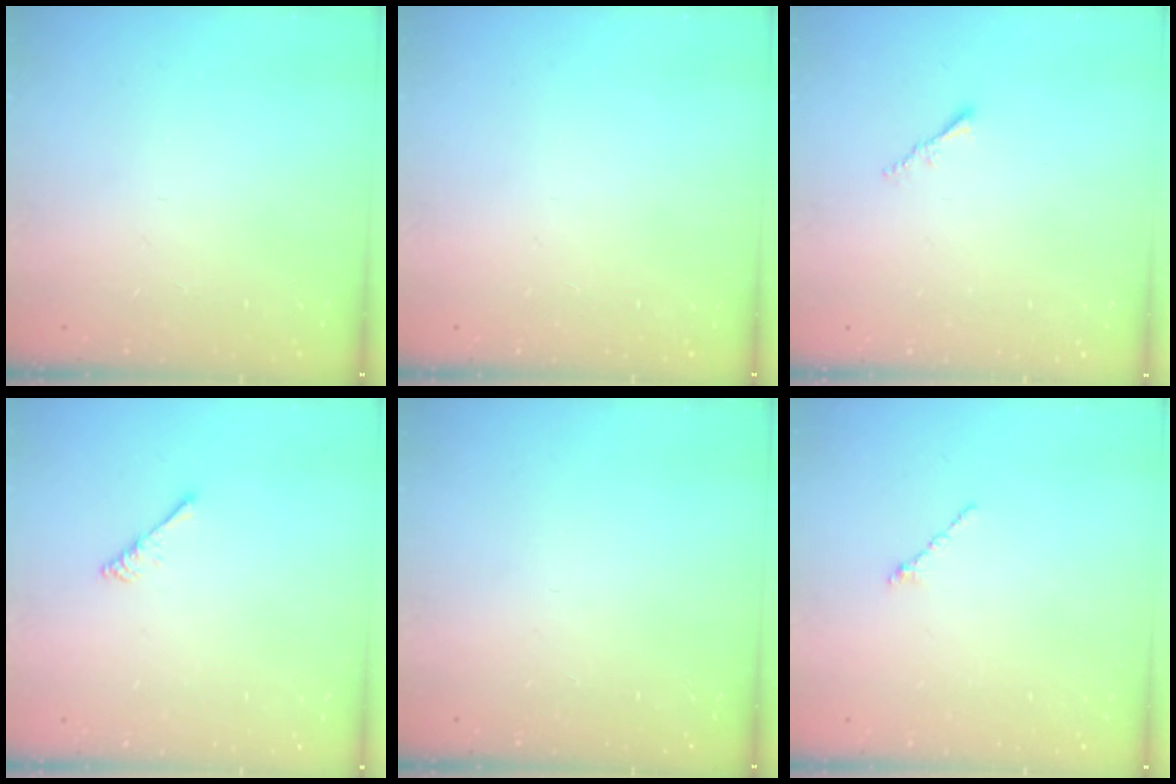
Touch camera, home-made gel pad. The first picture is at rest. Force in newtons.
{"total": 0.0}
{"total": 1.2, "press": 1.1, "slide": 0.4}
{"total": 2.5, "press": 2.5, "slide": 0.4}
{"total": 0.0}
{"total": 1.2, "press": 1.1, "slide": 0.5}